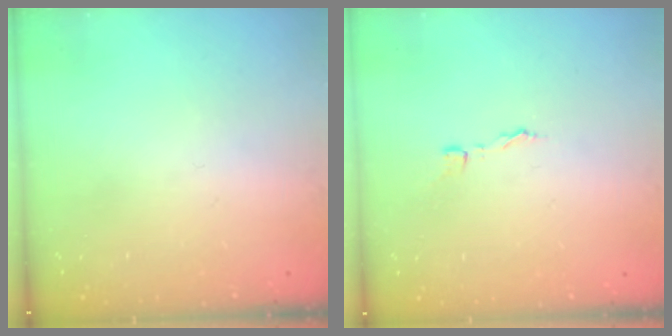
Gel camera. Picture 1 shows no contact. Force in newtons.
{"total": 1.9, "press": 1.9, "slide": 0.1}